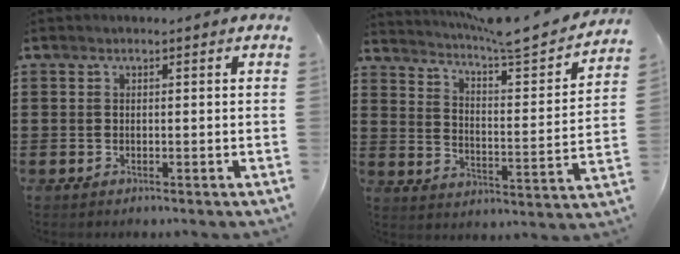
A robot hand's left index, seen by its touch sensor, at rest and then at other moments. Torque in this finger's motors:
{"motor_torque": [0.06, 0.09, 0.65, 0.21]}